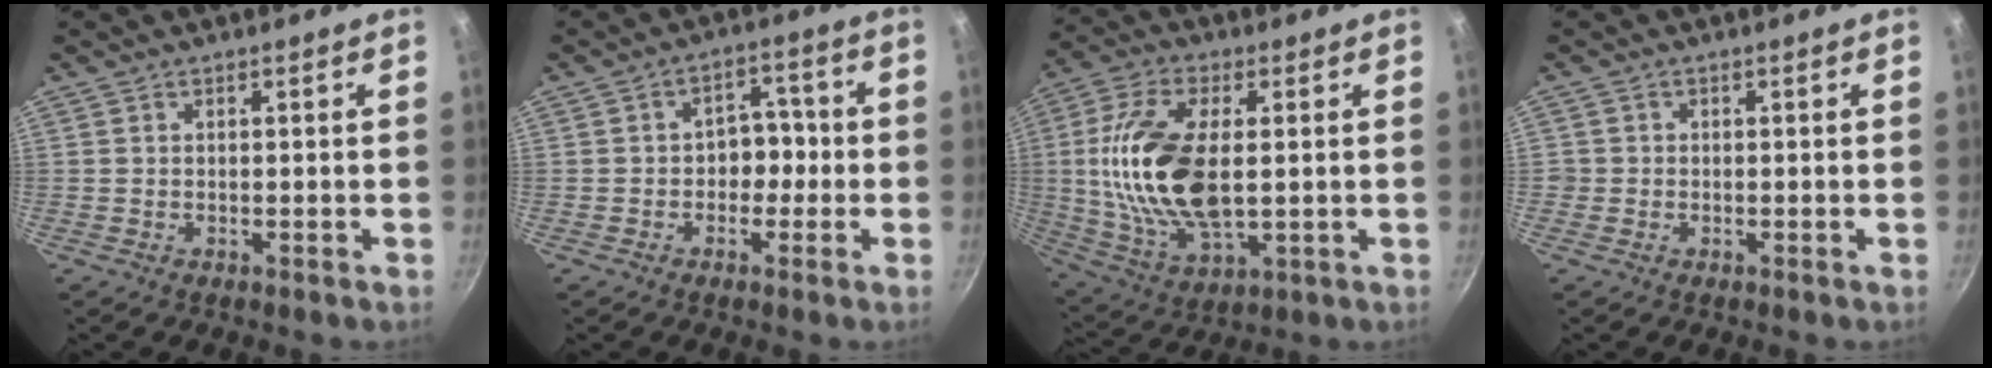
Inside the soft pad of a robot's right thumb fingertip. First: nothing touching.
{"total": 5.8, "force": [-1.0, 4.4, 3.7], "torque": [-0.016, 0.027, -0.025]}
{"total": 19.6, "force": [1.0, 9.6, 17.0], "torque": [-0.349, -0.008, 0.025]}
{"total": 1.3, "force": [-0.2, 1.3, 0.0], "torque": [0.008, 0.006, -0.005]}